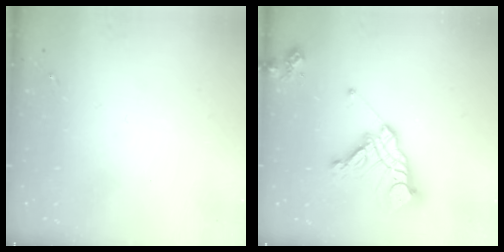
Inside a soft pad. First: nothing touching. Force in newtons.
{"total": 16.6, "press": 16.5, "slide": 2.1}